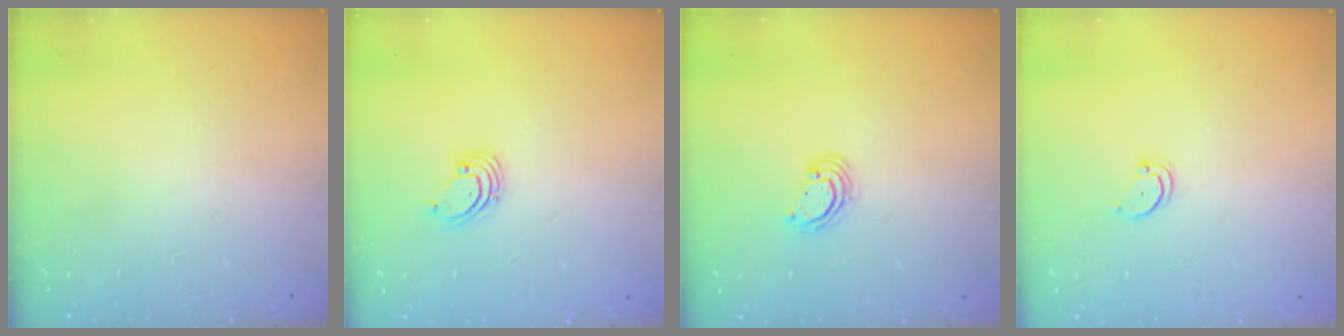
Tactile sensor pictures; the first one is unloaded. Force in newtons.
{"total": 1.5, "press": 1.5, "slide": 0.1}
{"total": 2.8, "press": 2.8, "slide": 0.2}
{"total": 2.7, "press": 2.7, "slide": 0.2}